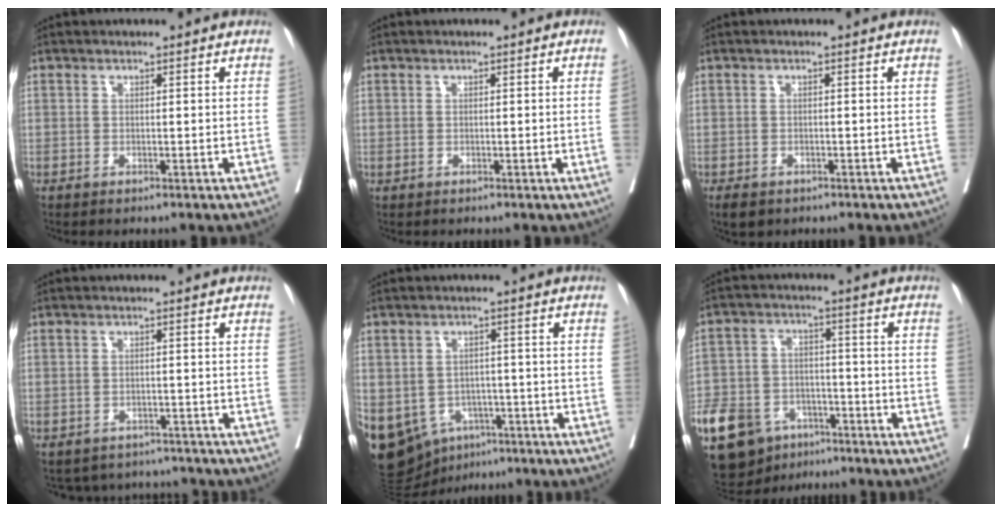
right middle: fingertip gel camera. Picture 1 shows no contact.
{"total": 0.8, "force": [0.1, -0.6, 0.5], "torque": [-0.006, 0.000, 0.000]}
{"total": 3.2, "force": [-2.3, 1.8, 1.2], "torque": [-0.017, -0.004, -0.031]}
{"total": 6.5, "force": [-6.0, 2.5, -0.1], "torque": [0.009, 0.018, -0.072]}
{"total": 23.7, "force": [-10.6, 18.3, 10.8], "torque": [-0.341, -0.011, -0.146]}
{"total": 18.5, "force": [-11.3, 11.6, 8.9], "torque": [-0.231, -0.001, -0.188]}